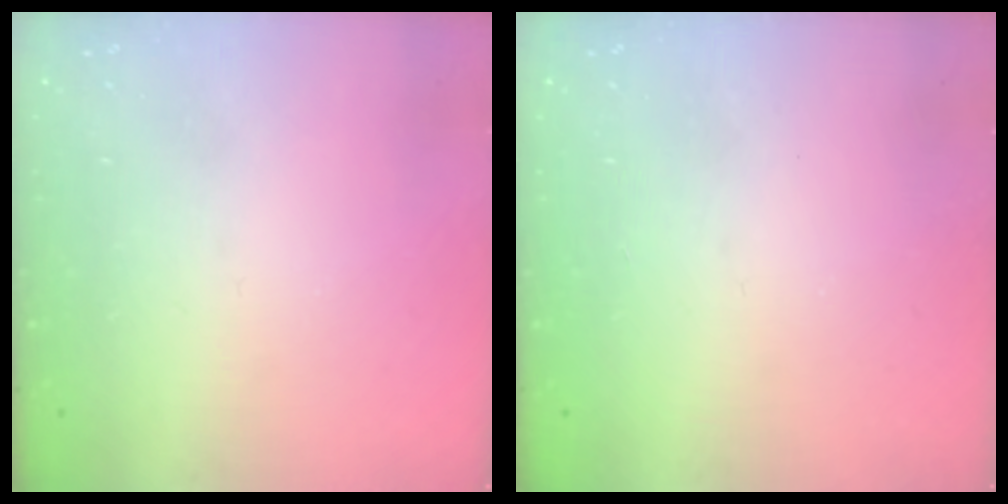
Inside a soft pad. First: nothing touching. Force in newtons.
{"total": 1.1, "press": 1.0, "slide": 0.4}